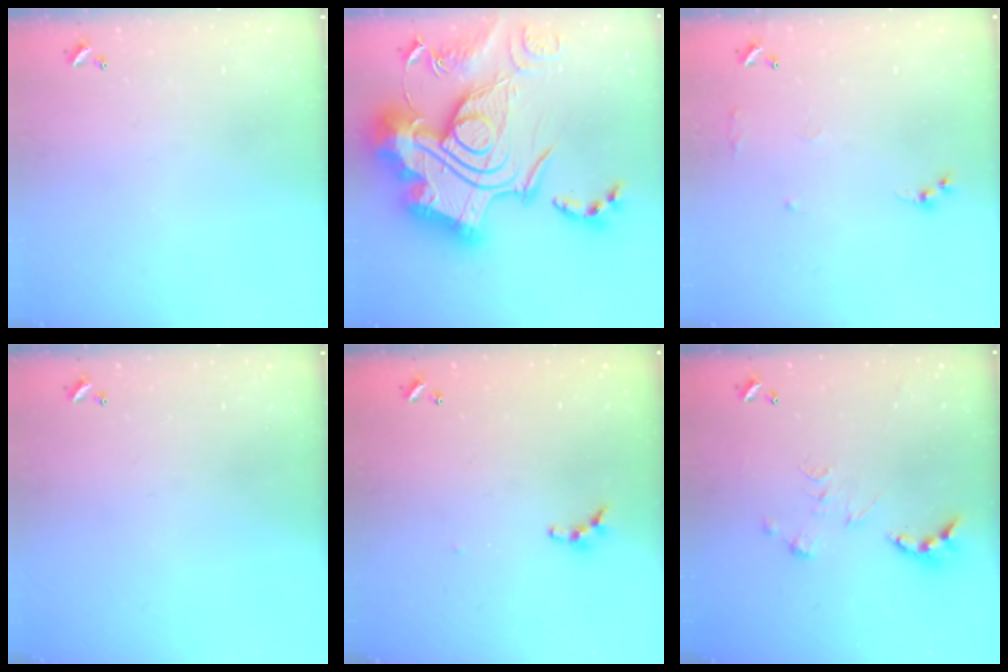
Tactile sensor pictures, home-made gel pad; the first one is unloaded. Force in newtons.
{"total": 0.7, "press": 0.7, "slide": 0.1}
{"total": 7.5, "press": 7.4, "slide": 0.8}
{"total": 0.0}
{"total": 5.5, "press": 5.5, "slide": 0.6}
{"total": 0.0}